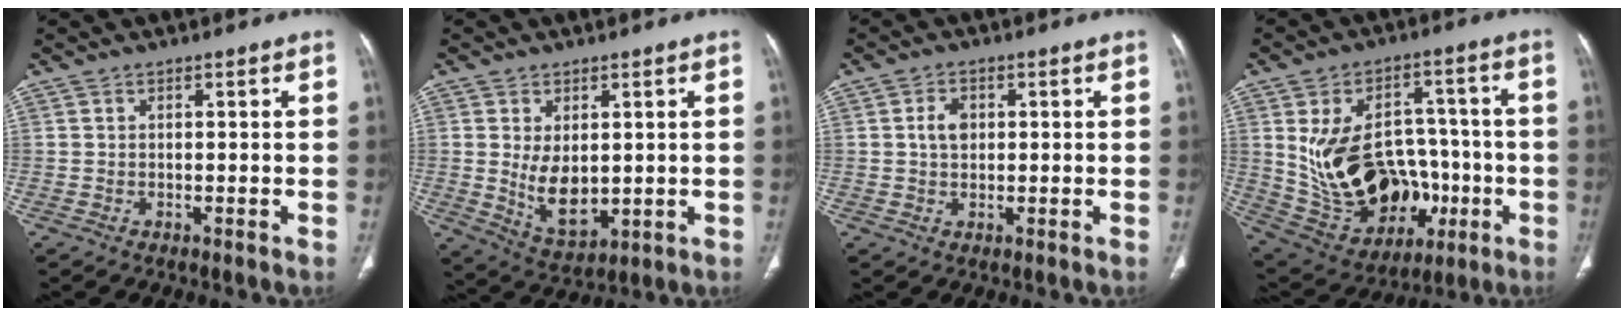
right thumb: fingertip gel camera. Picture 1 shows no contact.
{"total": 8.5, "force": [0.6, 5.2, 6.7], "torque": [-0.094, -0.019, 0.031]}
{"total": 3.5, "force": [0.6, 2.5, 2.3], "torque": [-0.036, 0.004, 0.008]}
{"total": 21.5, "force": [-1.9, 14.6, 15.7], "torque": [-0.250, 0.021, 0.016]}